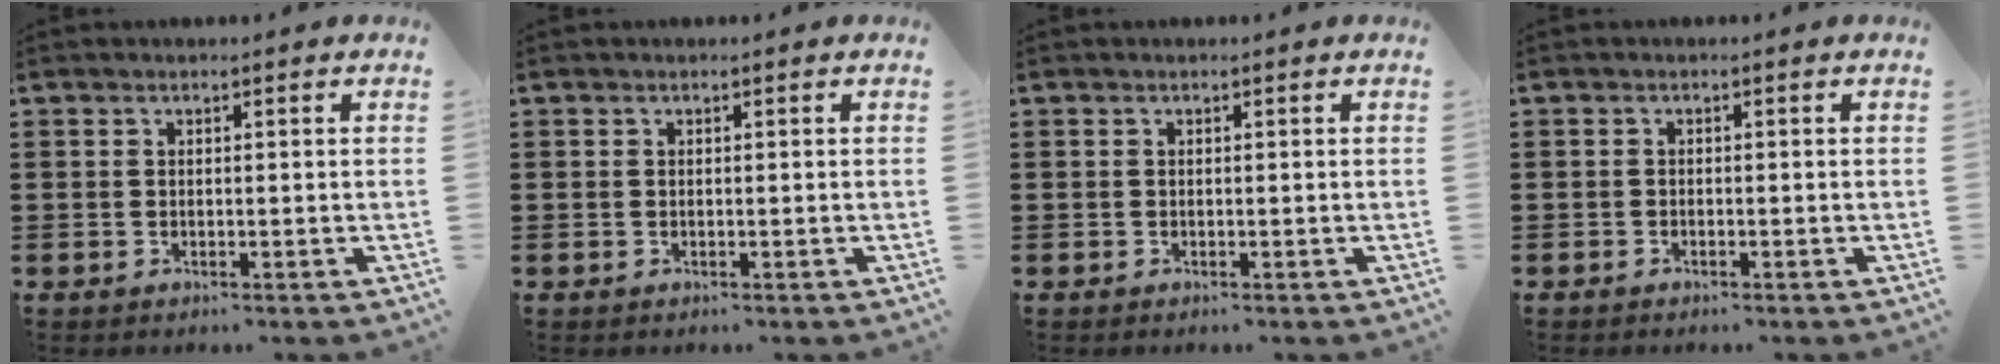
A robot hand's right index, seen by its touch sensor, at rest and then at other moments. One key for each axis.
{"total": 0.0}
{"total": 0.0}
{"total": 0.6, "fx": -0.5, "fy": 0.2, "fz": 0.1, "tx": -0.002, "ty": -0.001, "tz": -0.010}